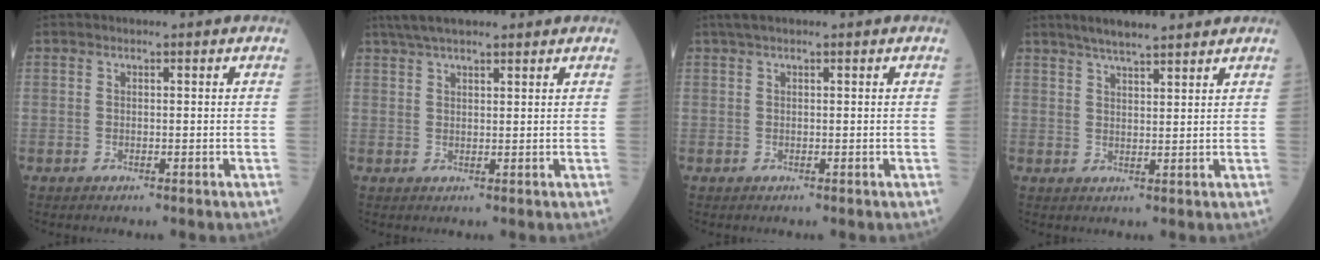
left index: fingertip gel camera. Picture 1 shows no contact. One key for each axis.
{"total": 6.6, "fx": 5.3, "fy": 1.4, "fz": 3.6, "tx": -0.061, "ty": 0.034, "tz": 0.093}
{"total": 1.9, "fx": 1.4, "fy": 0.2, "fz": 1.3, "tx": -0.026, "ty": 0.020, "tz": 0.026}
{"total": 6.3, "fx": 5.2, "fy": 0.8, "fz": 3.4, "tx": -0.056, "ty": 0.024, "tz": 0.089}